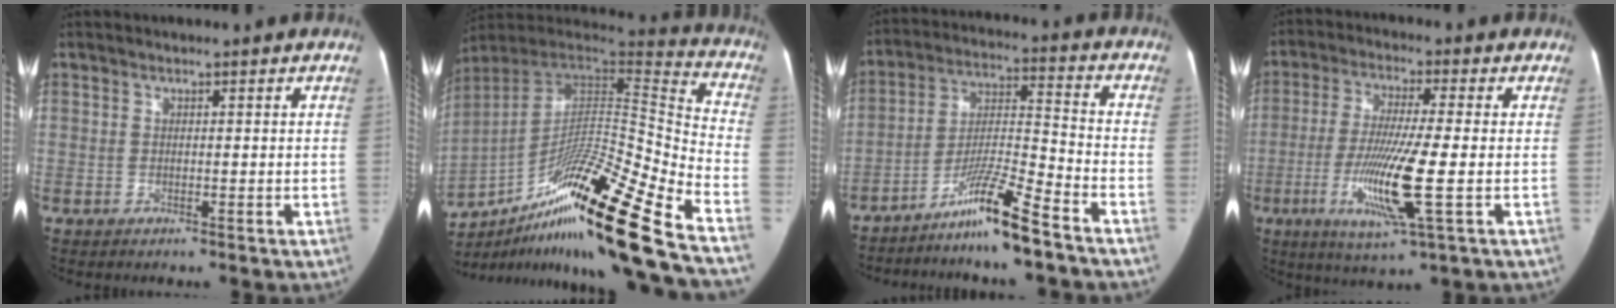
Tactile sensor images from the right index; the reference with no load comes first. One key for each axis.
{"total": 29.5, "fx": -18.5, "fy": 0.9, "fz": 22.9, "tx": -0.330, "ty": -0.014, "tz": -0.318}
{"total": 10.6, "fx": -7.9, "fy": -0.8, "fz": 7.0, "tx": -0.131, "ty": -0.010, "tz": -0.142}
{"total": 11.9, "fx": -2.9, "fy": 0.1, "fz": 11.6, "tx": -0.231, "ty": -0.023, "tz": -0.058}